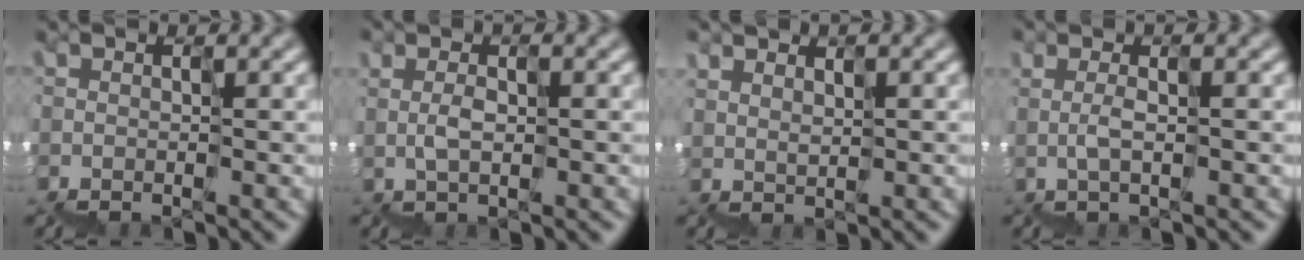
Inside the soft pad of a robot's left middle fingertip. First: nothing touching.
{"total": 1.2, "force": [1.2, 0.0, -0.1], "torque": [0.005, 0.013, 0.027]}
{"total": 1.8, "force": [1.7, 0.1, -0.2], "torque": [0.022, 0.004, 0.042]}
{"total": 1.1, "force": [1.1, -0.2, 0.0], "torque": [0.002, 0.009, 0.022]}